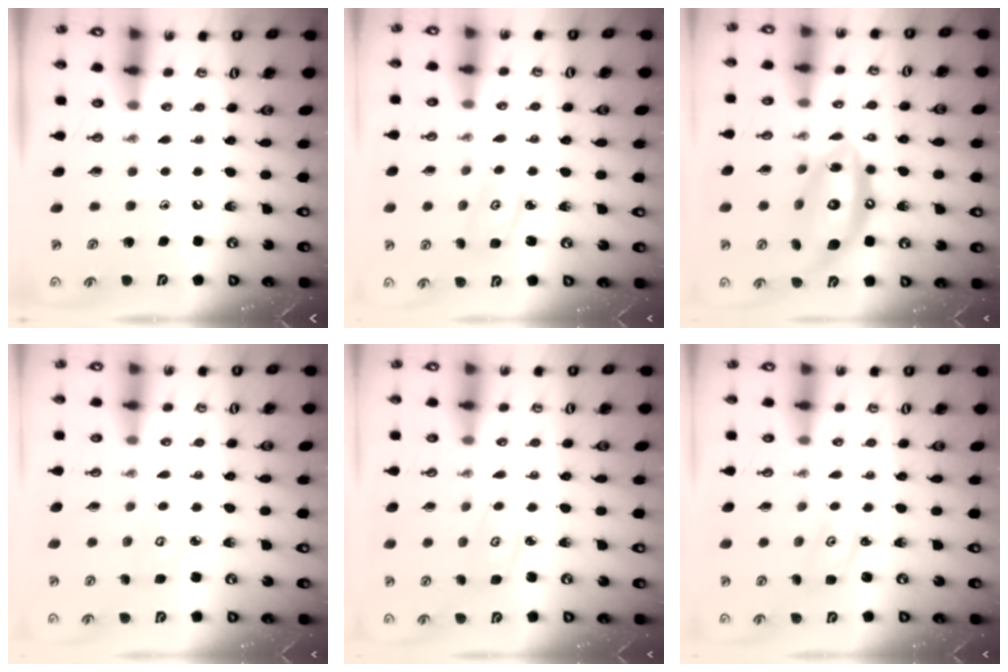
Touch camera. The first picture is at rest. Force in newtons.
{"total": 2.4, "press": 2.4, "slide": 0.2}
{"total": 17.1, "press": 17.0, "slide": 1.8}
{"total": 4.7, "press": 4.7, "slide": 0.3}
{"total": 2.8, "press": 2.8, "slide": 0.2}
{"total": 2.2, "press": 2.2, "slide": 0.2}